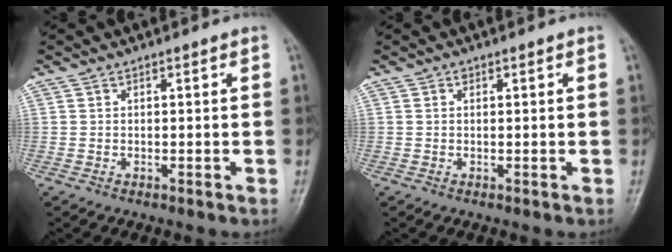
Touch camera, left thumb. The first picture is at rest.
{"total": 0.7, "force": [0.3, 0.5, 0.2], "torque": [0.006, 0.001, 0.003]}